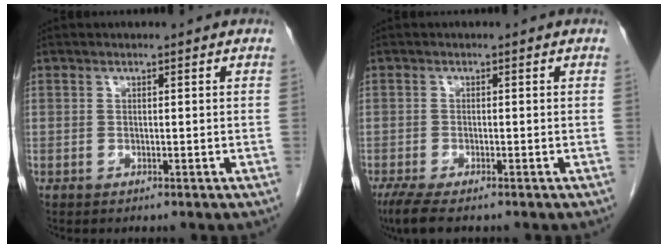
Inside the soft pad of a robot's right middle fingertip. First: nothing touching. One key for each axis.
{"total": 4.6, "fx": -3.4, "fy": 0.9, "fz": 3.0, "tx": -0.058, "ty": -0.014, "tz": -0.054}